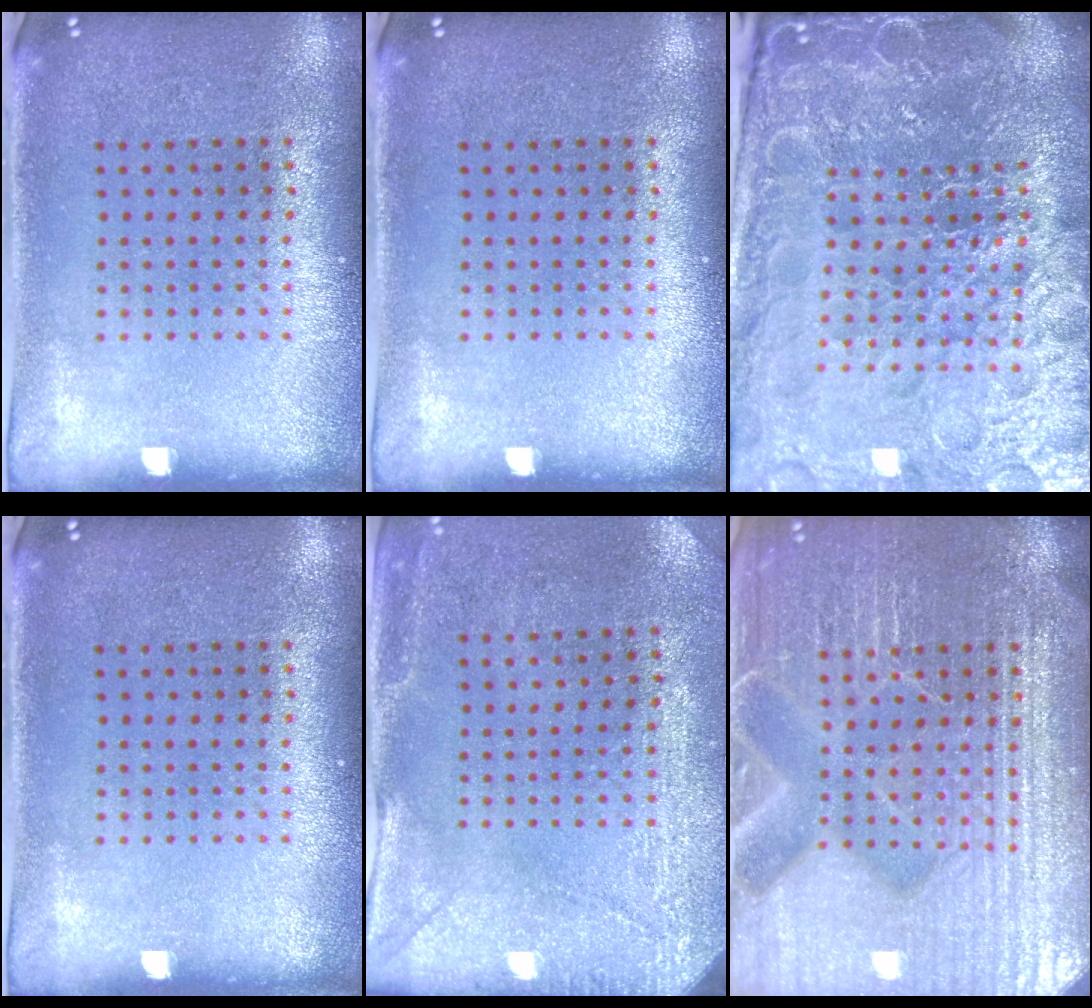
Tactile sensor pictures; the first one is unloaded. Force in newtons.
{"total": 0.0}
{"total": 6.9, "press": 6.0, "slide": 3.3}
{"total": 0.0}
{"total": 2.9, "press": 2.6, "slide": 1.3}
{"total": 7.4, "press": 7.3, "slide": 0.9}